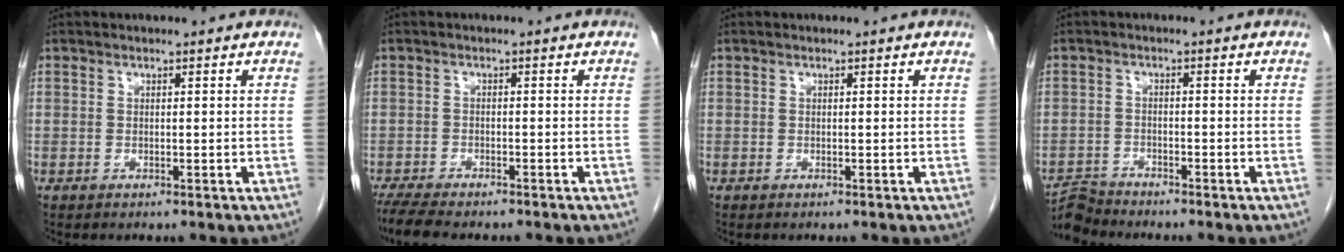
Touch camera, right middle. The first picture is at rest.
{"total": 7.8, "force": [-6.6, 1.6, 3.8], "torque": [-0.065, -0.017, -0.106]}
{"total": 0.0}
{"total": 3.5, "force": [-3.5, -0.2, -0.6], "torque": [0.014, -0.013, -0.064]}